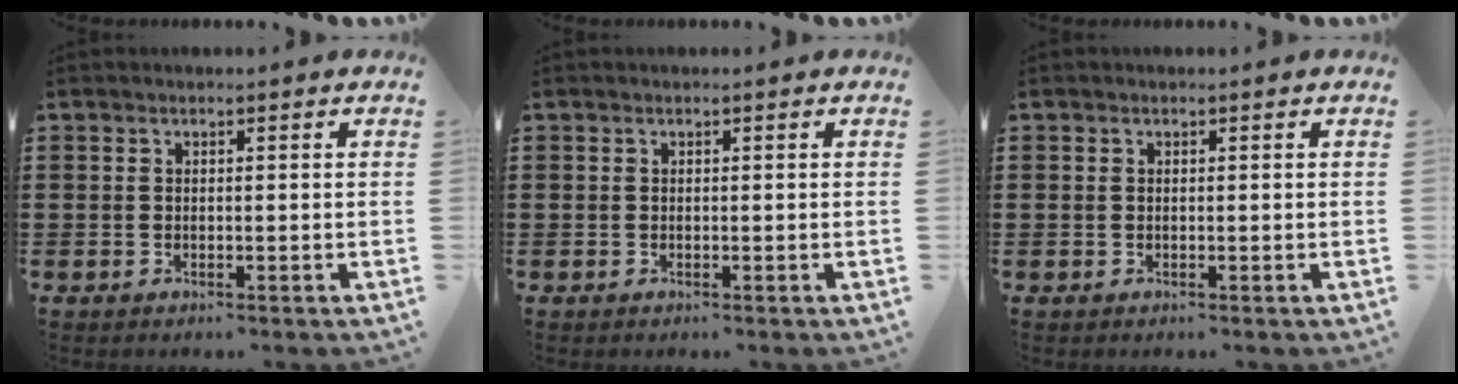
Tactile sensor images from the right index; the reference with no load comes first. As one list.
[{"total": 0.0}, {"total": 0.0}]